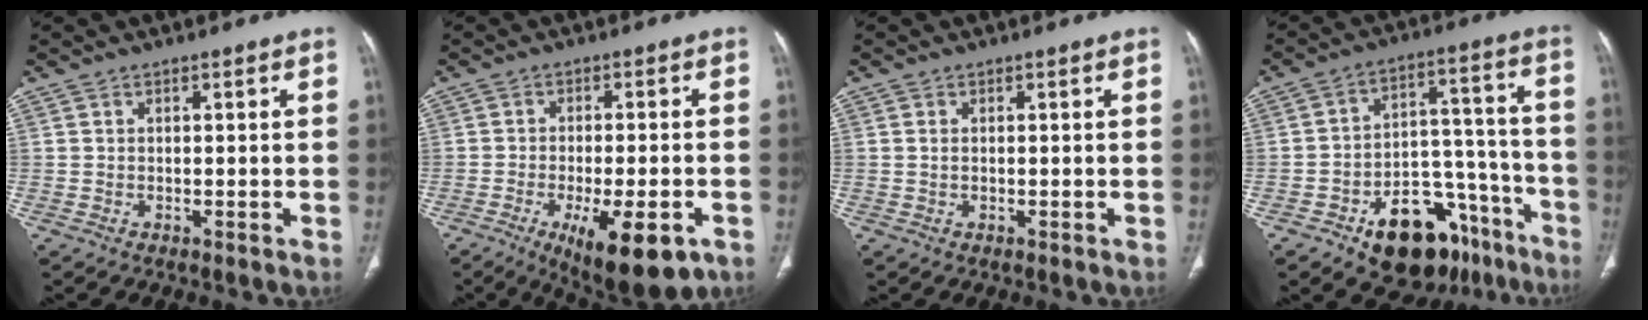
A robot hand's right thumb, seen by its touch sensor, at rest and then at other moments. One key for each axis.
{"total": 14.3, "fx": -6.7, "fy": 4.9, "fz": 11.6, "tx": -0.148, "ty": 0.005, "tz": -0.087}
{"total": 0.6, "fx": 0.1, "fy": 0.3, "fz": 0.5, "tx": -0.017, "ty": 0.000, "tz": 0.005}
{"total": 20.0, "fx": -11.8, "fy": 11.4, "fz": 11.5, "tx": -0.114, "ty": 0.097, "tz": -0.169}